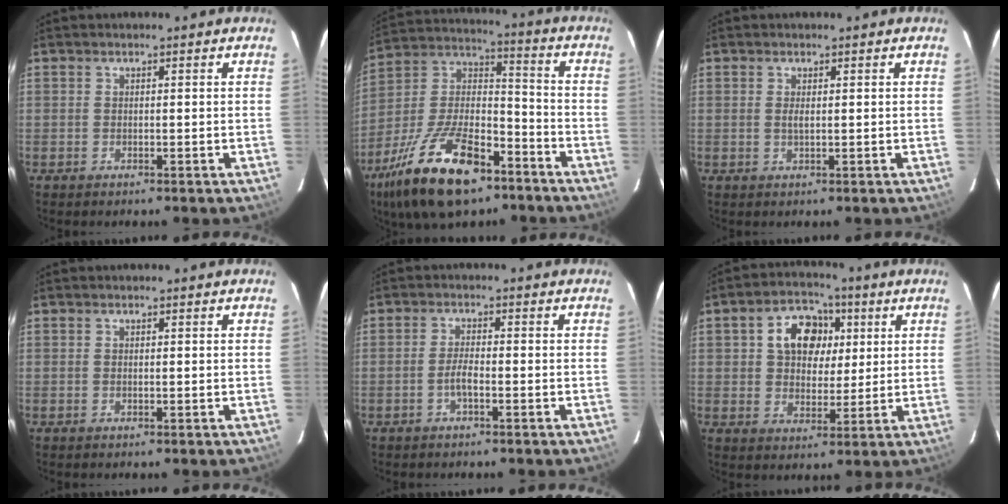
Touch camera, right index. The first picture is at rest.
{"total": 22.3, "force": [-13.5, 9.9, 14.9], "torque": [-0.300, -0.006, -0.232]}
{"total": 1.1, "force": [0.2, 0.3, 1.0], "torque": [-0.020, 0.000, 0.004]}
{"total": 0.0}
{"total": 2.4, "force": [-1.2, 0.5, 2.0], "torque": [-0.047, 0.005, -0.024]}
{"total": 10.3, "force": [3.0, 7.6, 6.3], "torque": [-0.122, 0.027, 0.053]}